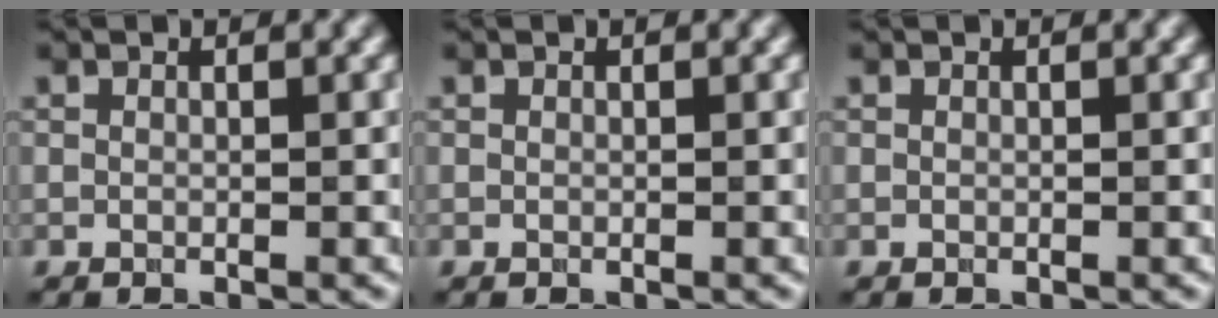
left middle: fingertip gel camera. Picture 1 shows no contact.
{"total": 0.0}
{"total": 0.0}